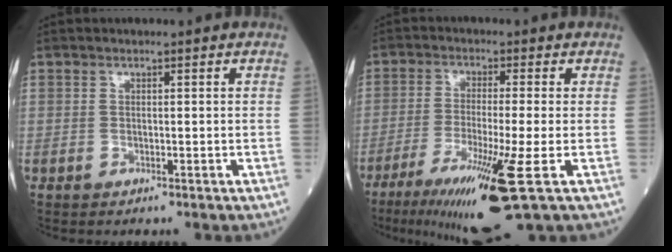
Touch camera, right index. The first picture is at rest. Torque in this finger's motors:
{"motor_torque": [1.48, -0.67, 0.79, 0.21]}